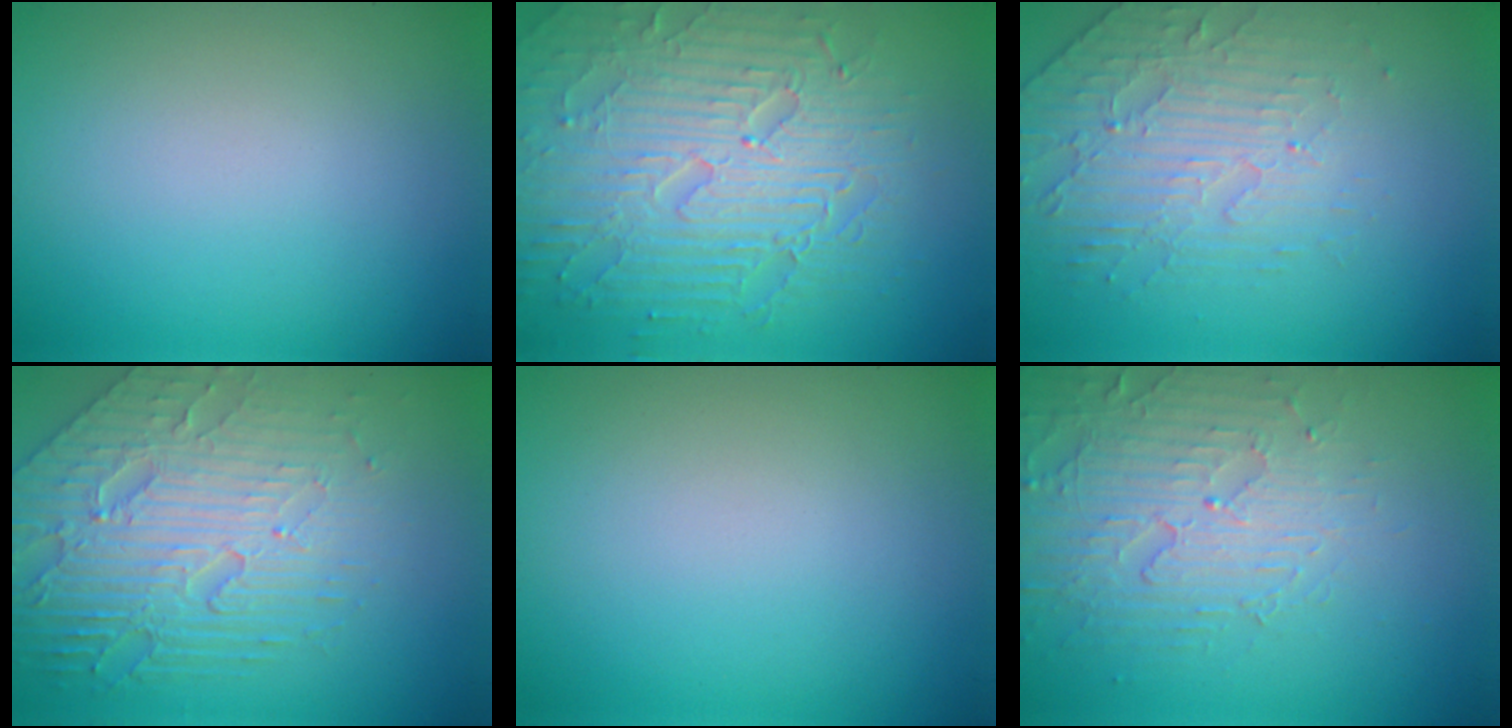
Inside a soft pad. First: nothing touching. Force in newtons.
{"total": 8.8, "press": 6.3, "slide": 6.1}
{"total": 4.5, "press": 3.3, "slide": 3.0}
{"total": 8.3, "press": 5.6, "slide": 6.0}
{"total": 0.0}
{"total": 4.1, "press": 4.1, "slide": 0.4}